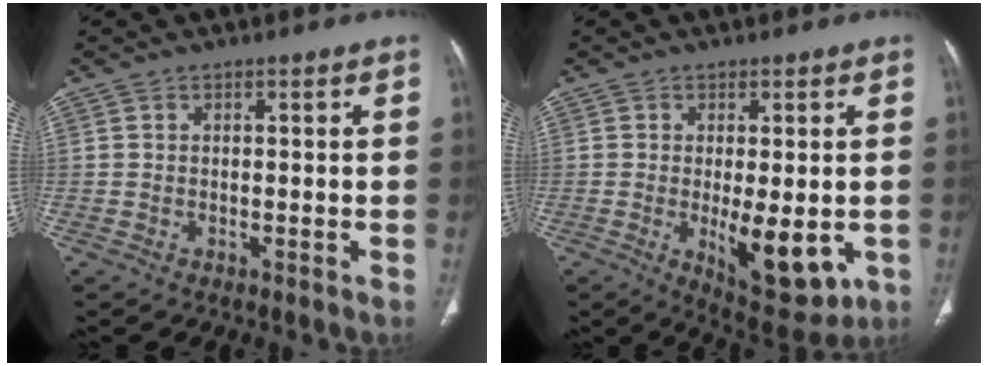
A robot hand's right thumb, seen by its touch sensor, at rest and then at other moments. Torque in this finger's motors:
{"motor_torque": [1.55, 1.27, 0.39, -0.52, 0.31]}